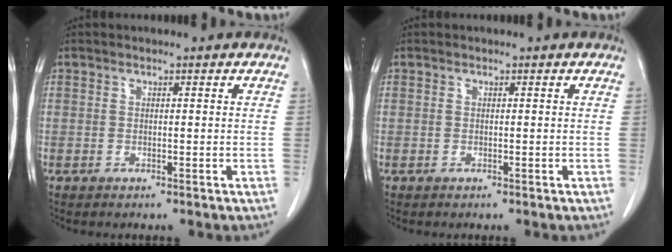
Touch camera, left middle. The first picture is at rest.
{"total": 0.0}